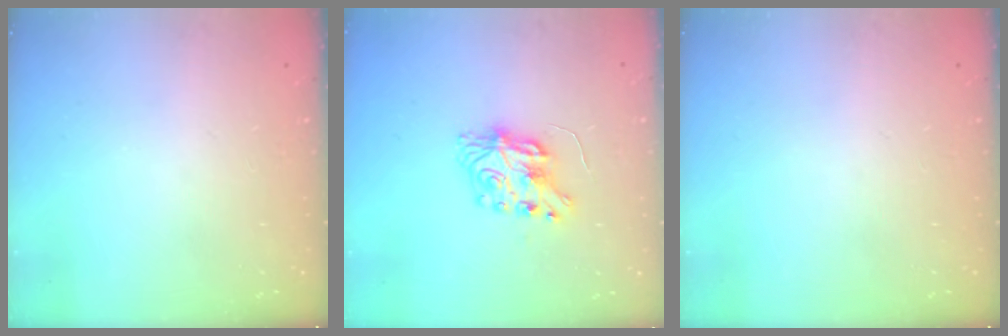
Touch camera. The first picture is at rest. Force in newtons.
{"total": 7.9, "press": 7.9, "slide": 0.2}
{"total": 0.0}